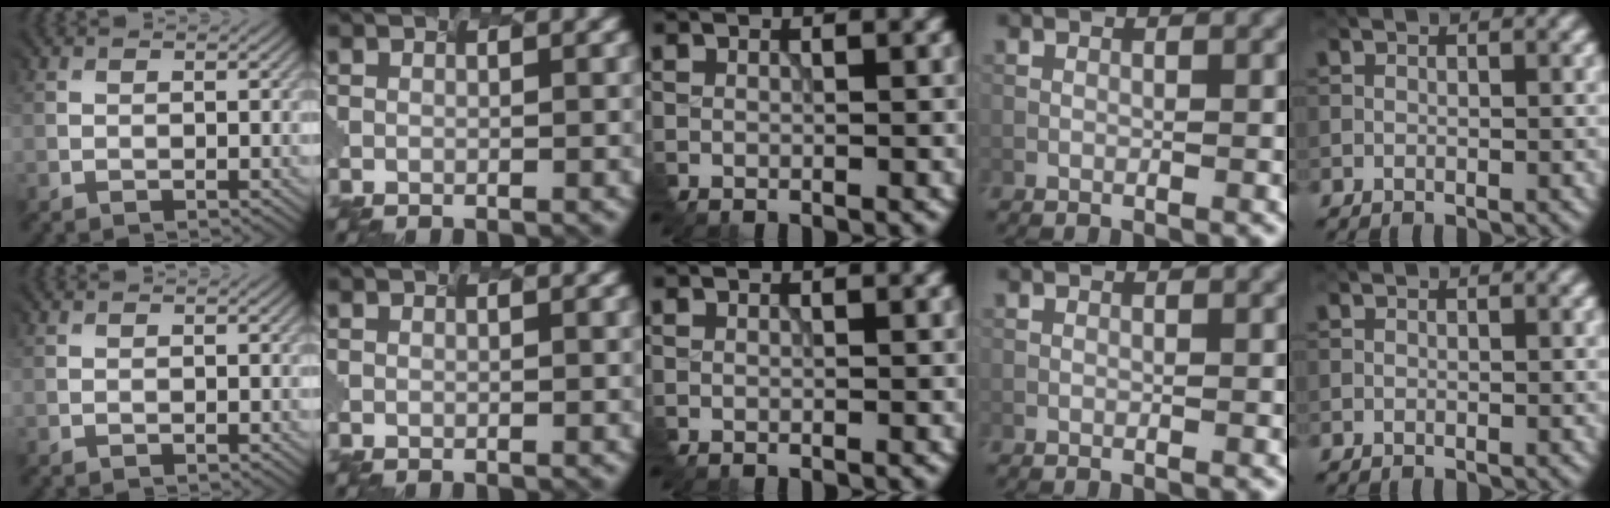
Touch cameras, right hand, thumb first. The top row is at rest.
{}